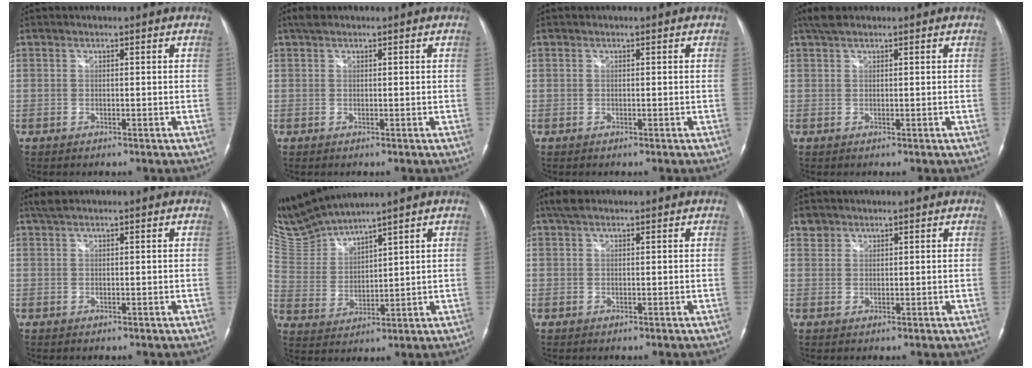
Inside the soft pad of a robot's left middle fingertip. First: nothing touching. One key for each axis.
{"total": 1.5, "fx": 1.2, "fy": 0.5, "fz": 0.7, "tx": -0.018, "ty": 0.015, "tz": 0.022}
{"total": 0.0}
{"total": 2.4, "fx": 1.9, "fy": 0.6, "fz": 1.4, "tx": -0.033, "ty": 0.016, "tz": 0.039}
{"total": 1.6, "fx": 1.4, "fy": 0.0, "fz": 0.9, "tx": -0.025, "ty": 0.014, "tz": 0.031}
{"total": 8.5, "fx": 8.2, "fy": -1.1, "fz": 1.7, "tx": -0.061, "ty": 0.002, "tz": 0.186}
{"total": 2.4, "fx": 1.8, "fy": 0.8, "fz": 1.4, "tx": -0.031, "ty": 0.017, "tz": 0.036}
{"total": 1.8, "fx": 1.3, "fy": 1.2, "fz": -0.2, "tx": 0.010, "ty": 0.007, "tz": 0.020}